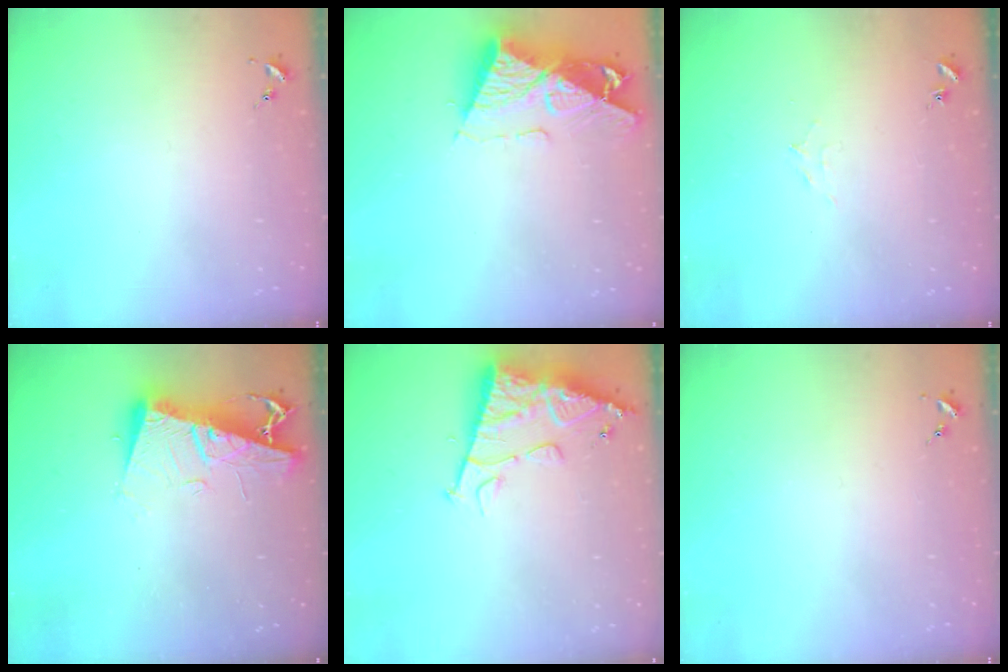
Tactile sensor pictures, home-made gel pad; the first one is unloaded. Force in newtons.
{"total": 11.4, "press": 11.3, "slide": 1.2}
{"total": 5.8, "press": 5.8, "slide": 0.6}
{"total": 11.9, "press": 11.8, "slide": 1.4}
{"total": 11.8, "press": 11.7, "slide": 1.2}
{"total": 0.0}